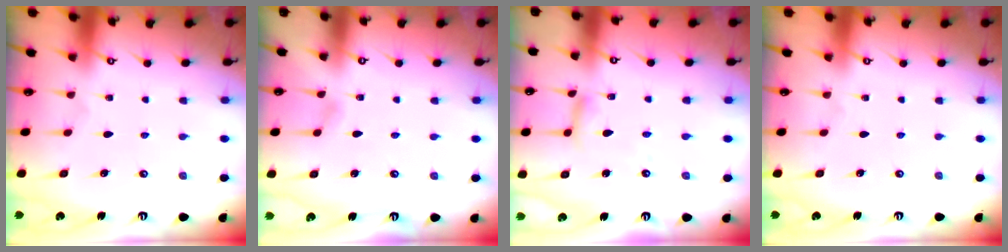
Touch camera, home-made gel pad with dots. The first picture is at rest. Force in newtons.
{"total": 1.7, "press": 1.6, "slide": 0.2}
{"total": 7.1, "press": 7.1, "slide": 0.5}
{"total": 0.0}